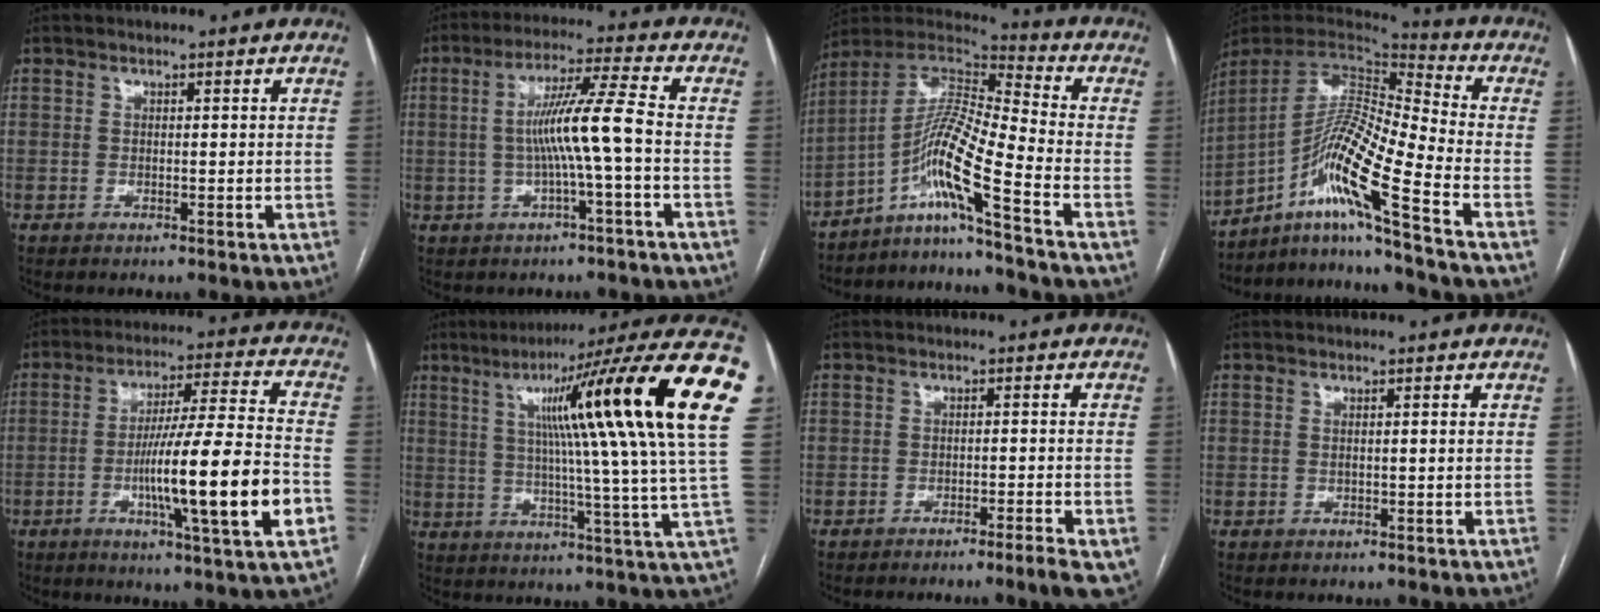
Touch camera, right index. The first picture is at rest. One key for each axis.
{"total": 8.9, "fx": -1.1, "fy": -1.0, "fz": 8.7, "tx": -0.159, "ty": 0.013, "tz": -0.018}
{"total": 11.9, "fx": -6.9, "fy": -1.4, "fz": 9.6, "tx": -0.195, "ty": 0.014, "tz": -0.130}
{"total": 15.6, "fx": -8.8, "fy": -1.6, "fz": 12.9, "tx": -0.240, "ty": 0.005, "tz": -0.158}
{"total": 18.5, "fx": -4.8, "fy": -0.3, "fz": 17.9, "tx": -0.280, "ty": -0.007, "tz": -0.079}
{"total": 27.8, "fx": 9.5, "fy": -0.5, "fz": 26.2, "tx": -0.297, "ty": 0.037, "tz": 0.129}
{"total": 6.6, "fx": -4.3, "fy": 0.2, "fz": 5.0, "tx": -0.044, "ty": -0.005, "tz": -0.060}
{"total": 1.2, "fx": 0.1, "fy": 0.0, "fz": 1.2, "tx": -0.025, "ty": 0.002, "tz": 0.002}